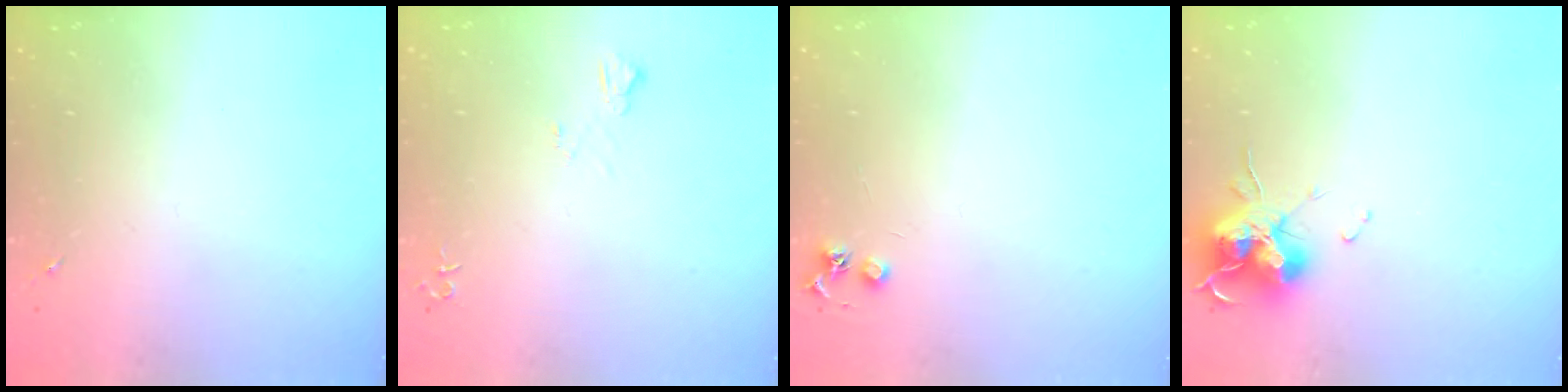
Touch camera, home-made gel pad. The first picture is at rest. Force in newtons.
{"total": 4.9, "press": 4.9, "slide": 0.6}
{"total": 4.1, "press": 4.1, "slide": 0.5}
{"total": 15.2, "press": 15.1, "slide": 2.0}